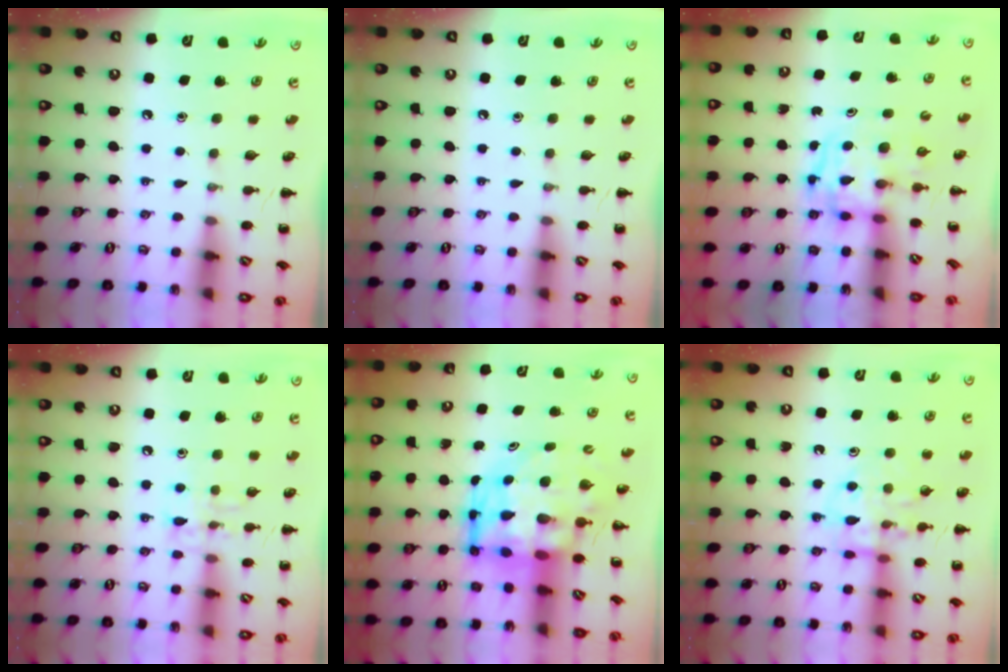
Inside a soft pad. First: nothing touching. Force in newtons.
{"total": 0.0}
{"total": 3.3, "press": 3.2, "slide": 0.6}
{"total": 7.4, "press": 7.3, "slide": 0.9}
{"total": 9.5, "press": 9.0, "slide": 2.9}
{"total": 11.7, "press": 11.6, "slide": 1.2}